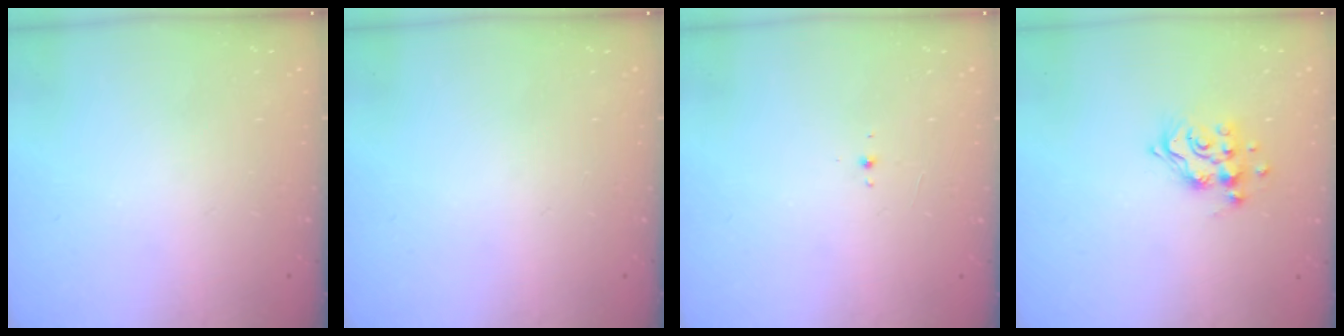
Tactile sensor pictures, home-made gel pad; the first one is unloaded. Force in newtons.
{"total": 0.0}
{"total": 3.2, "press": 3.2, "slide": 0.4}
{"total": 10.8, "press": 10.8, "slide": 0.8}